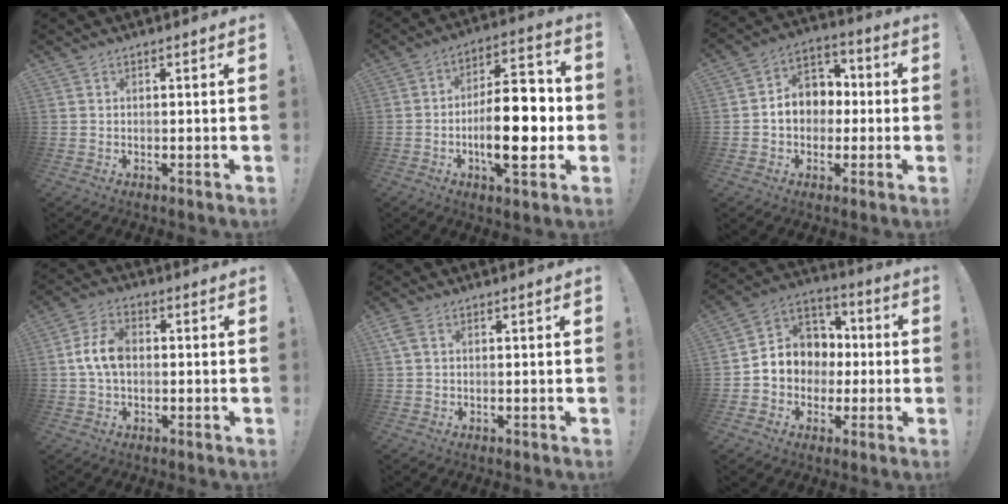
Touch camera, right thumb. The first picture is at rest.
{"total": 18.6, "force": [-3.4, 7.3, 16.7], "torque": [-0.252, 0.009, -0.056]}
{"total": 10.8, "force": [-0.4, 9.4, 5.4], "torque": [-0.071, 0.017, 0.004]}
{"total": 8.7, "force": [0.0, 5.5, 6.7], "torque": [-0.135, 0.013, 0.003]}
{"total": 2.5, "force": [0.9, 1.3, 1.9], "torque": [-0.045, 0.007, 0.020]}
{"total": 10.3, "force": [-1.1, 9.7, 3.3], "torque": [-0.033, 0.005, -0.011]}